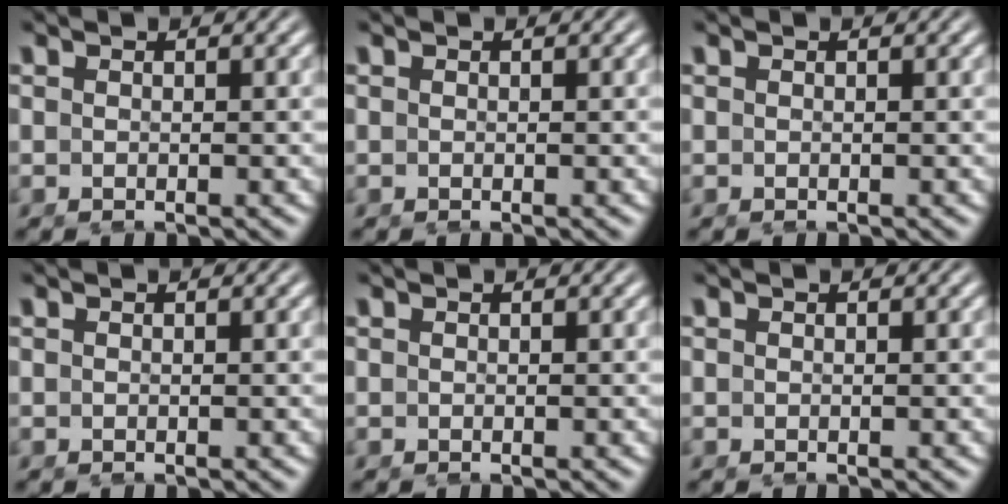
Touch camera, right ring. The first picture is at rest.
{"total": 0.0}
{"total": 0.0}
{"total": 0.0}
{"total": 0.0}
{"total": 0.0}